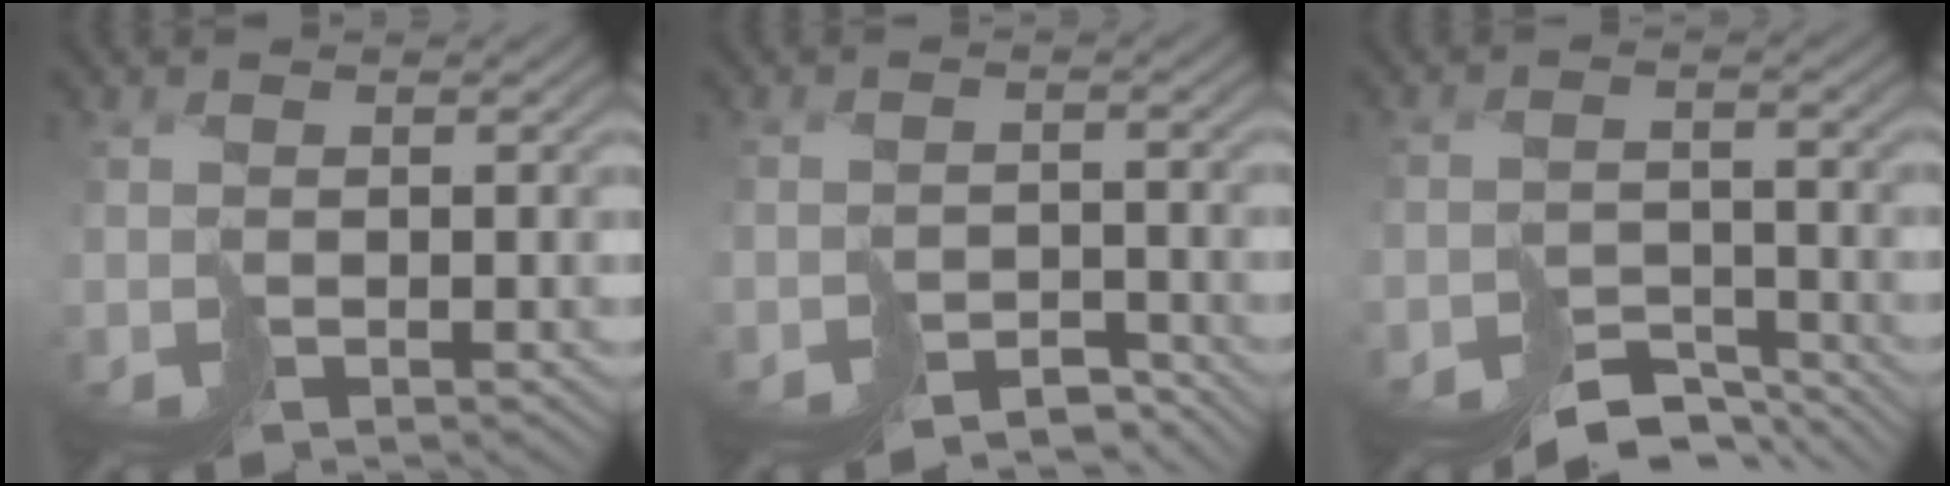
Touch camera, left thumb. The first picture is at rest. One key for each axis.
{"total": 5.0, "fx": -4.8, "fy": 1.2, "fz": 0.4, "tx": 0.008, "ty": -0.008, "tz": -0.070}
{"total": 6.4, "fx": -6.2, "fy": 1.4, "fz": 0.9, "tx": 0.001, "ty": -0.008, "tz": -0.097}